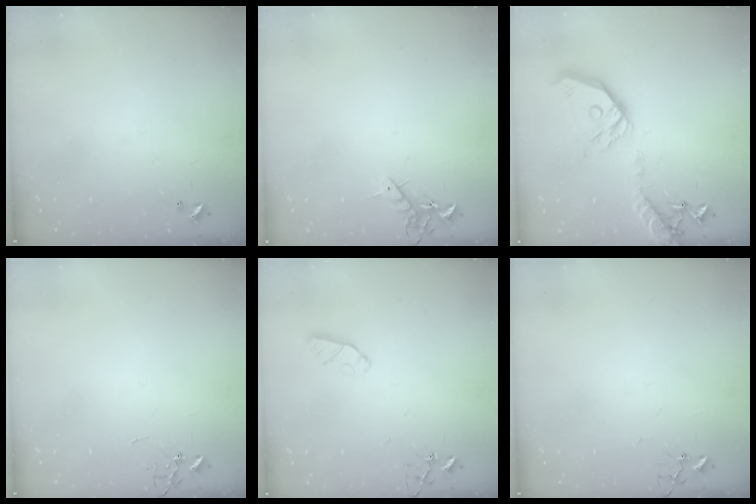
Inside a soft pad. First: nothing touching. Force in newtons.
{"total": 7.4, "press": 7.4, "slide": 0.9}
{"total": 17.9, "press": 17.7, "slide": 2.6}
{"total": 0.0}
{"total": 5.2, "press": 5.2, "slide": 0.7}
{"total": 4.1, "press": 4.1, "slide": 0.2}